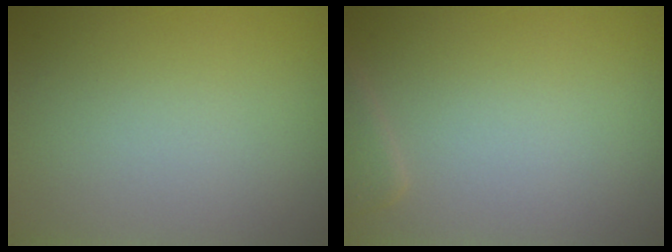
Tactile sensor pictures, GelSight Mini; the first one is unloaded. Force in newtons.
{"total": 1.2, "press": 1.2, "slide": 0.1}